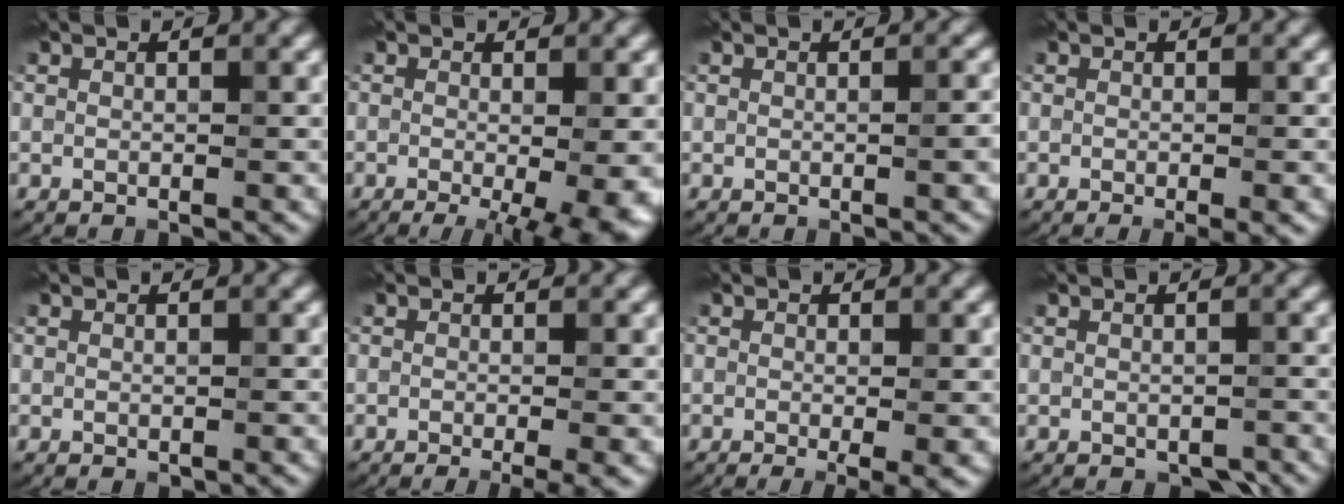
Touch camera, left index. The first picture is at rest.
{"total": 8.0, "force": [-2.2, 2.6, 7.2], "torque": [-0.066, -0.009, -0.025]}
{"total": 1.4, "force": [0.0, 0.4, 1.3], "torque": [-0.014, 0.001, -0.006]}
{"total": 1.9, "force": [-0.6, 0.5, 1.7], "torque": [-0.019, -0.008, -0.009]}
{"total": 0.0}
{"total": 2.9, "force": [-1.0, 0.8, 2.6], "torque": [-0.029, -0.009, -0.012]}
{"total": 3.1, "force": [-0.8, 0.9, 2.9], "torque": [-0.034, -0.011, -0.008]}
{"total": 1.1, "force": [-0.6, 0.7, 0.6], "torque": [-0.009, -0.003, -0.004]}